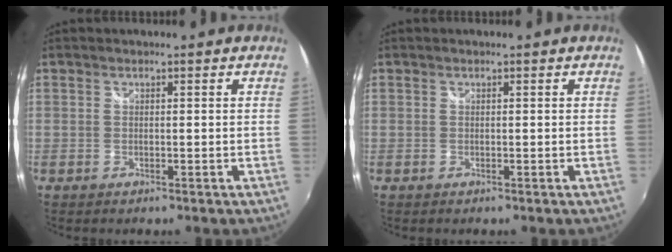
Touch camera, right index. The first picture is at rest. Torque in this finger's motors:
{"motor_torque": [0.23, 0.20, 0.03, 0.00]}